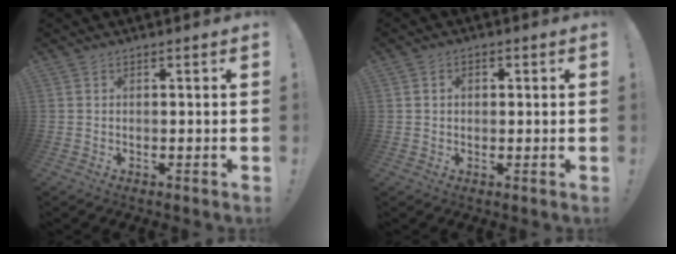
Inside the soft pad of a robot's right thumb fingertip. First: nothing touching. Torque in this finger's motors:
{"motor_torque": [0.16, -0.25, -0.48, 0.22, -0.04]}